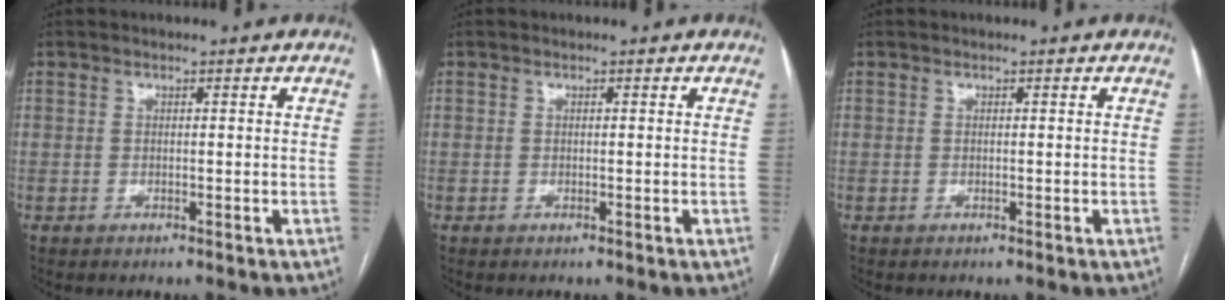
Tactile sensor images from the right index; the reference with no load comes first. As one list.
[{"total": 0.0}, {"total": 0.0}]